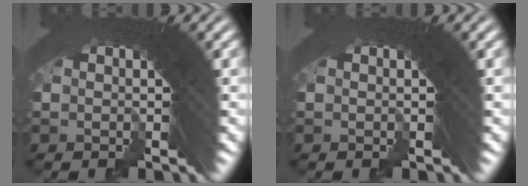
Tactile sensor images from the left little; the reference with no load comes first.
{"total": 0.0}